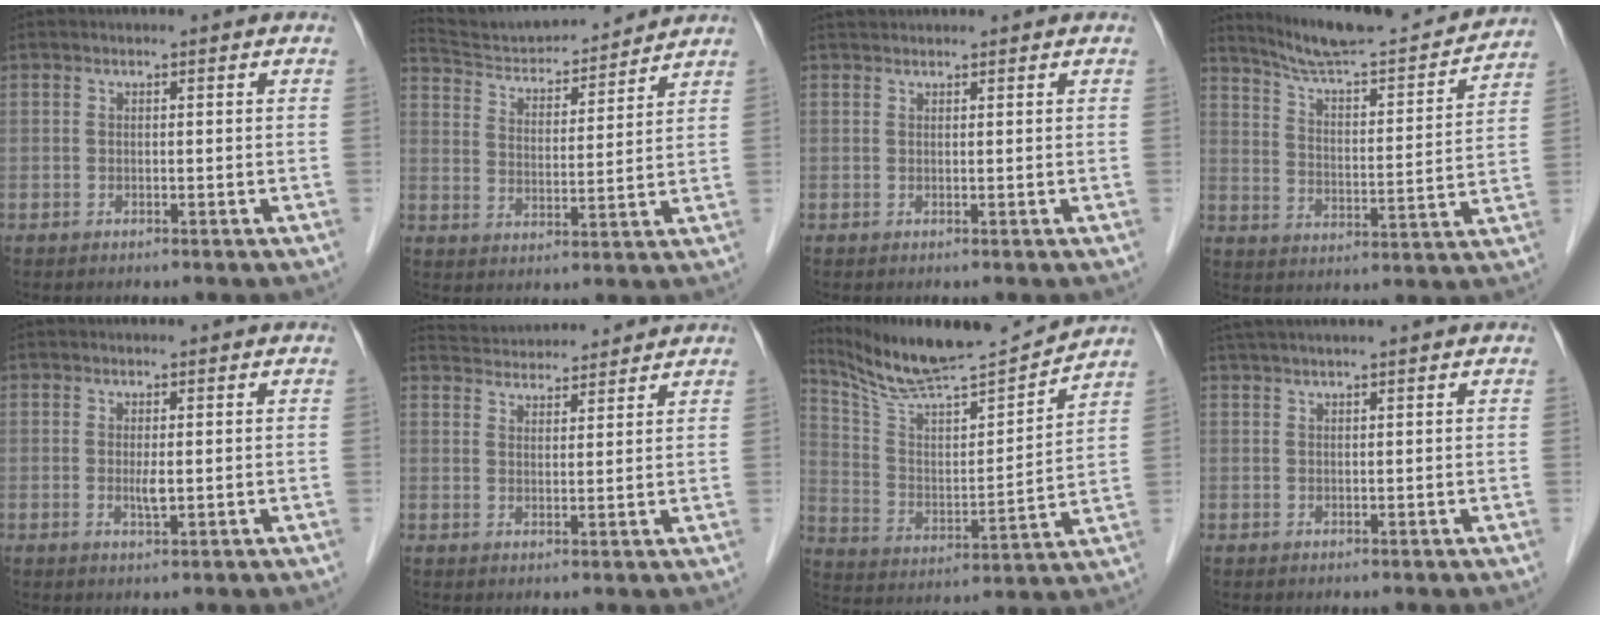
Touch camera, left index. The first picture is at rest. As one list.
[{"total": 13.3, "force": [12.8, 1.6, 3.1], "torque": [-0.055, 0.004, 0.210]}, {"total": 1.1, "force": [1.0, 0.2, 0.2], "torque": [-0.008, 0.015, 0.023]}, {"total": 17.7, "force": [16.5, -0.5, 6.2], "torque": [-0.121, -0.024, 0.279]}, {"total": 1.6, "force": [-0.6, 0.1, 1.5], "torque": [-0.033, -0.010, -0.006]}, {"total": 8.7, "force": [8.5, 1.3, 1.6], "torque": [-0.031, 0.022, 0.127]}, {"total": 15.8, "force": [15.0, -0.1, 5.0], "torque": [-0.101, -0.012, 0.262]}, {"total": 6.3, "force": [5.2, -0.4, 3.6], "torque": [-0.056, 0.031, 0.083]}]